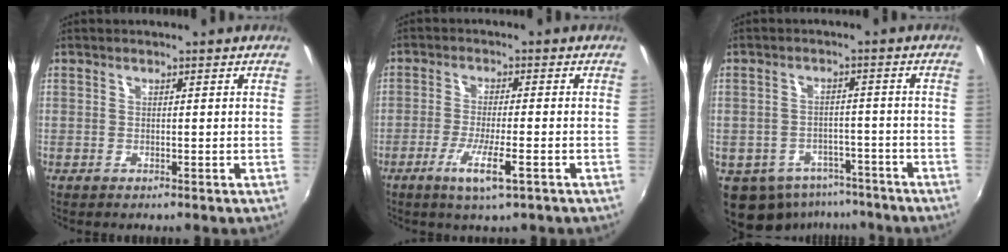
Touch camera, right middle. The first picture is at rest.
{"total": 6.3, "force": [-3.4, 0.6, 5.3], "torque": [-0.107, -0.015, -0.062]}
{"total": 11.1, "force": [-7.2, 7.6, 3.7], "torque": [-0.096, 0.002, -0.084]}